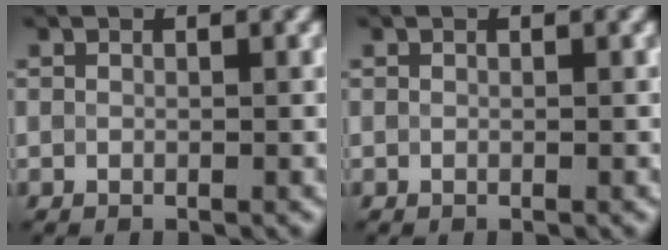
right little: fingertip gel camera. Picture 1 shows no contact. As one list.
[{"total": 0.0}]